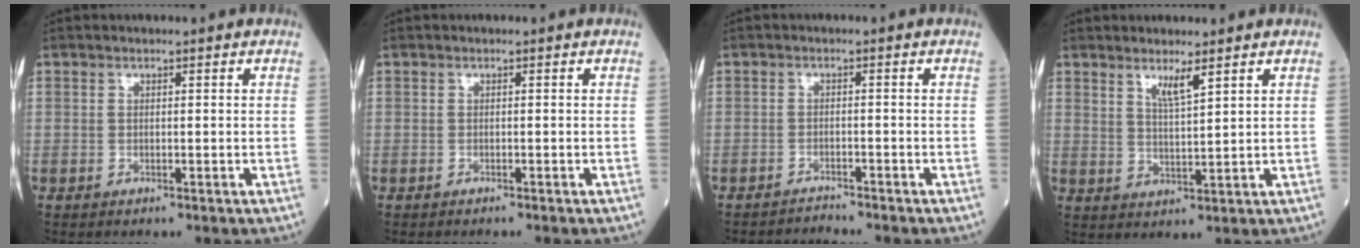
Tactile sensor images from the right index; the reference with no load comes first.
{"total": 0.8, "force": [-0.8, 0.0, 0.3], "torque": [-0.002, 0.000, -0.010]}
{"total": 2.0, "force": [-1.8, -0.5, -0.8], "torque": [0.017, -0.012, -0.028]}
{"total": 3.6, "force": [2.5, 0.0, 2.6], "torque": [-0.051, -0.012, 0.048]}